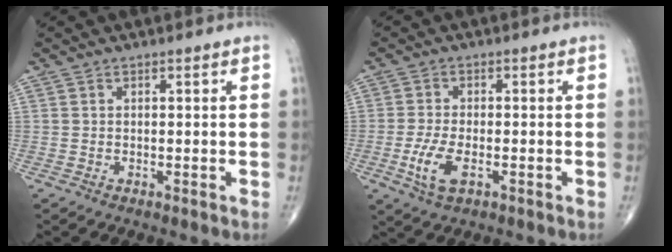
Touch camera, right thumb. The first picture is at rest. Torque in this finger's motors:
{"motor_torque": [-0.10, 0.20, 0.53, 0.31, 0.13]}